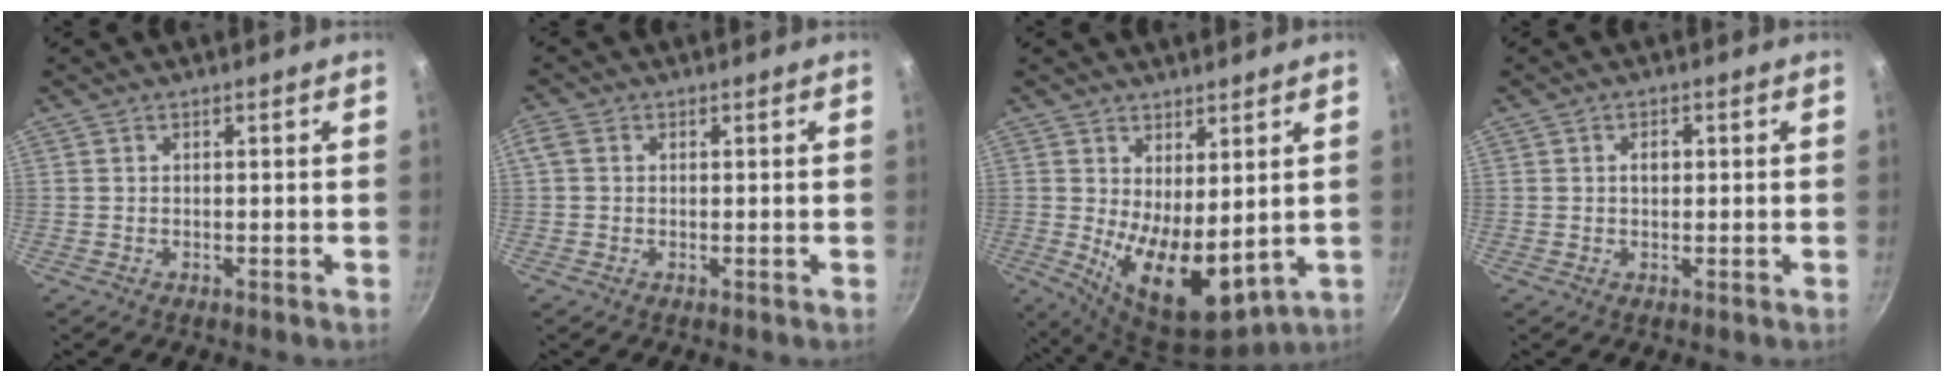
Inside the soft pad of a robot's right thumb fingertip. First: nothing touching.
{"total": 2.3, "force": [0.3, 1.8, 1.4], "torque": [-0.032, 0.009, 0.002]}
{"total": 12.3, "force": [0.9, 6.2, 10.6], "torque": [-0.148, -0.037, 0.033]}
{"total": 2.1, "force": [0.3, 1.5, 1.4], "torque": [-0.012, 0.004, 0.003]}